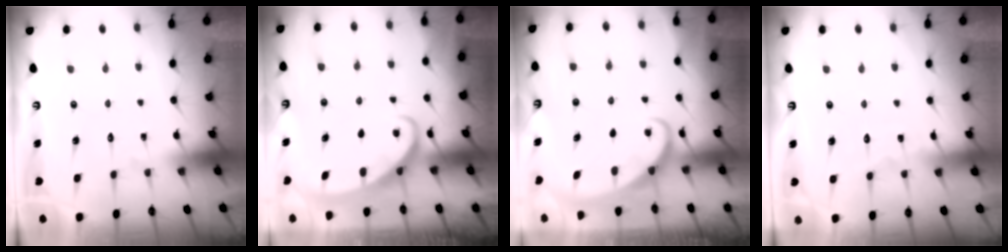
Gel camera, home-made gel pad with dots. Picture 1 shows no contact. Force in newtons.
{"total": 2.5, "press": 2.5, "slide": 0.5}
{"total": 2.2, "press": 2.1, "slide": 0.3}
{"total": 3.5, "press": 3.5, "slide": 0.5}